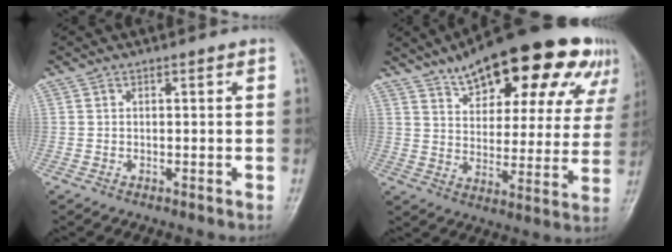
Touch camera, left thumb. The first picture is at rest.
{"total": 25.6, "force": [16.0, 10.7, 16.9], "torque": [-0.203, -0.033, 0.222]}